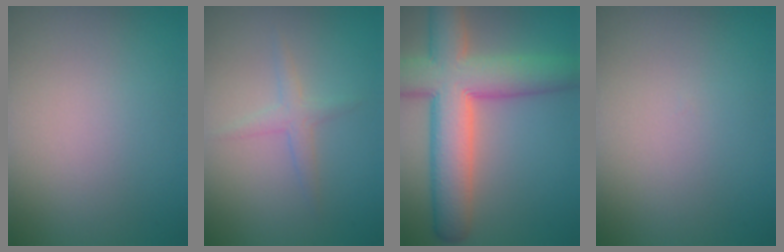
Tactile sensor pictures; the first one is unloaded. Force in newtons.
{"total": 1.7, "press": 1.7, "slide": 0.1}
{"total": 10.5, "press": 10.4, "slide": 0.6}
{"total": 0.0}